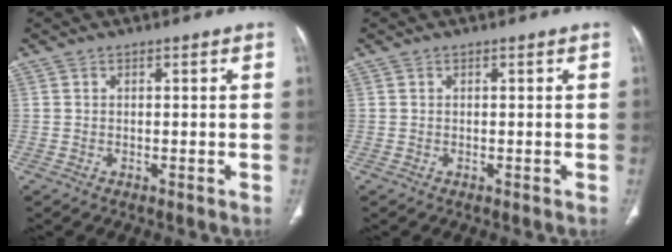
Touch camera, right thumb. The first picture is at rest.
{"total": 0.0}